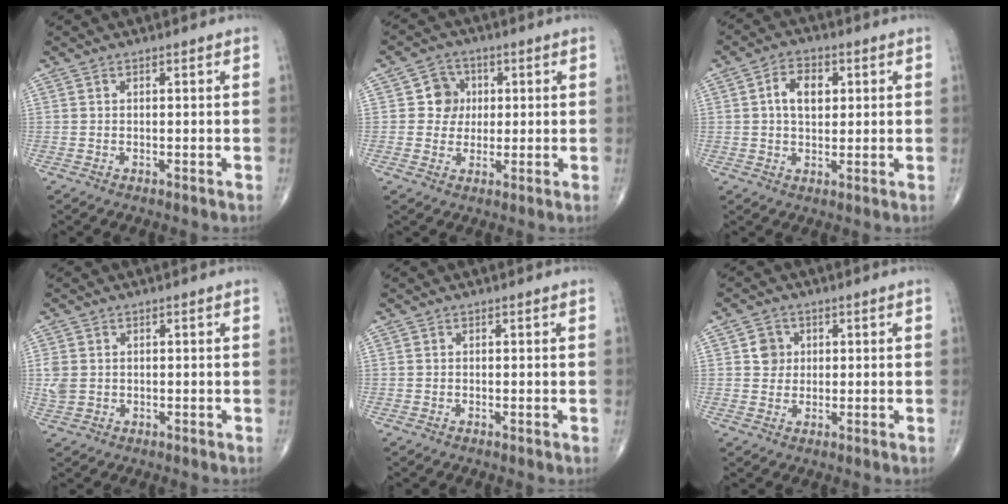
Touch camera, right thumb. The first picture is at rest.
{"total": 5.5, "force": [0.8, 5.1, 1.7], "torque": [0.008, 0.008, 0.007]}
{"total": 6.5, "force": [1.4, 4.1, 4.8], "torque": [-0.068, 0.005, 0.019]}
{"total": 3.2, "force": [0.2, 2.6, 1.8], "torque": [-0.043, 0.003, 0.007]}
{"total": 0.0}
{"total": 3.7, "force": [0.8, 3.4, 1.0], "torque": [0.004, 0.001, 0.009]}